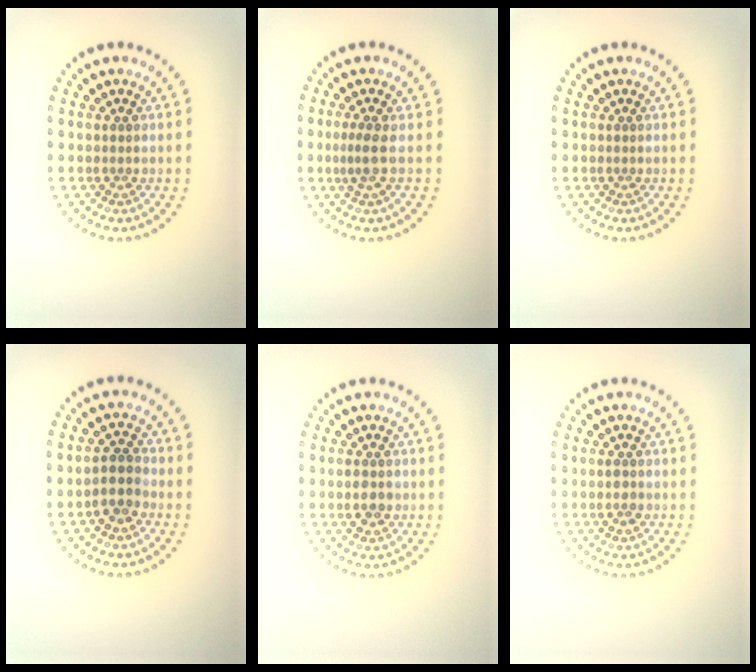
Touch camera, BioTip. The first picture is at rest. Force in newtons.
{"total": 1.8, "press": 1.3, "slide": 1.1}
{"total": 0.0}
{"total": 2.5, "press": 2.2, "slide": 1.0}
{"total": 2.4, "press": 2.4, "slide": 0.2}
{"total": 1.0, "press": 1.0, "slide": 0.1}